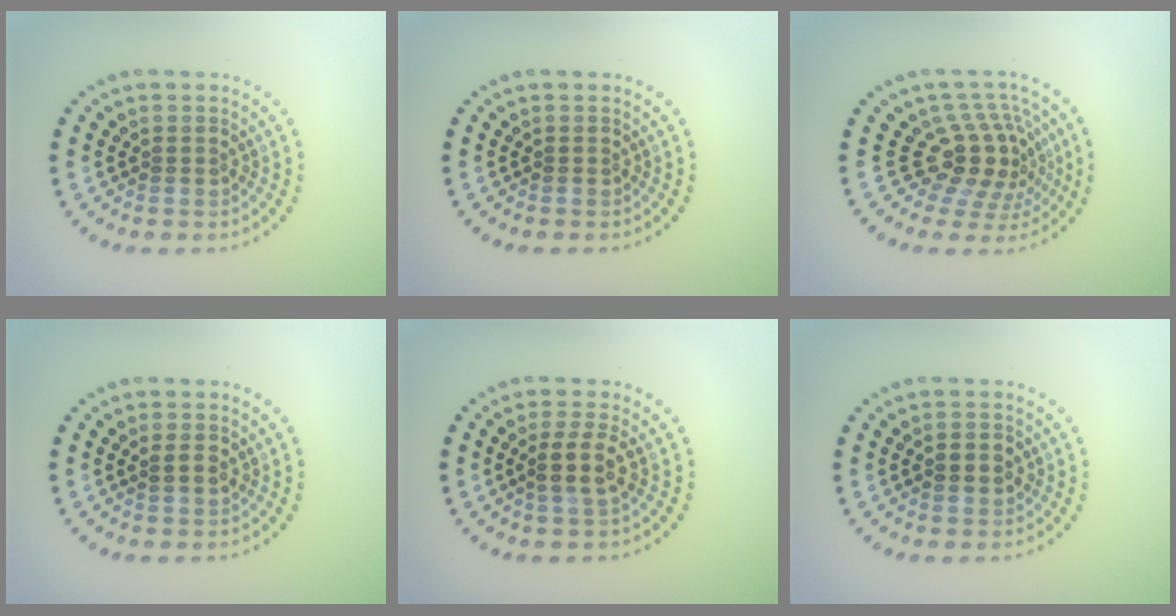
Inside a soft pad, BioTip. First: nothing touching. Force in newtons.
{"total": 0.0}
{"total": 4.6, "press": 3.4, "slide": 3.1}
{"total": 0.7, "press": 0.6, "slide": 0.3}
{"total": 2.5, "press": 2.2, "slide": 1.1}
{"total": 2.2, "press": 2.2, "slide": 0.2}